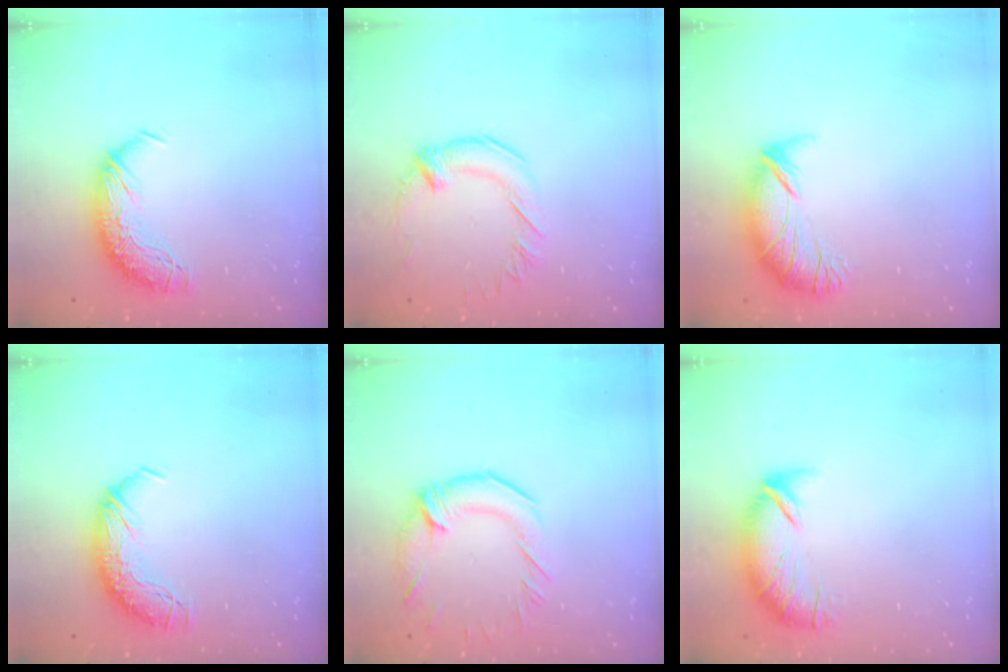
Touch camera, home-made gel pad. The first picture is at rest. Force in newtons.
{"total": 1.3, "press": 1.1, "slide": 0.7}
{"total": 3.9, "press": 3.3, "slide": 2.0}
{"total": 0.0}
{"total": 2.9, "press": 2.5, "slide": 1.5}
{"total": 4.2, "press": 3.7, "slide": 2.0}